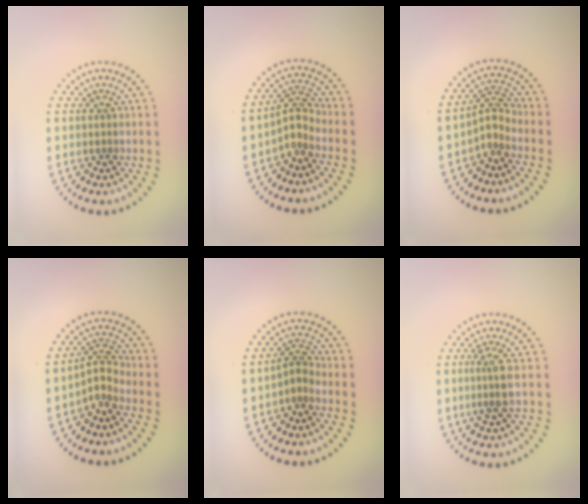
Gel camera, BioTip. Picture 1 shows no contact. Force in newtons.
{"total": 2.4, "press": 1.6, "slide": 1.7}
{"total": 2.1, "press": 1.4, "slide": 1.6}
{"total": 2.4, "press": 1.6, "slide": 1.7}
{"total": 1.8, "press": 1.1, "slide": 1.4}
{"total": 2.2, "press": 1.9, "slide": 1.2}